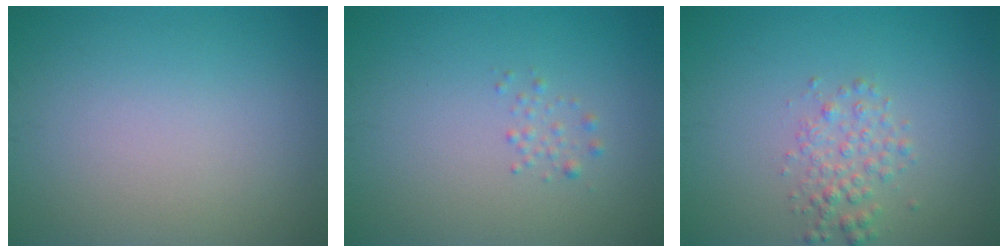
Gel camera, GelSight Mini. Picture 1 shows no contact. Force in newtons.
{"total": 0.8, "press": 0.8, "slide": 0.0}
{"total": 2.1, "press": 2.1, "slide": 0.1}